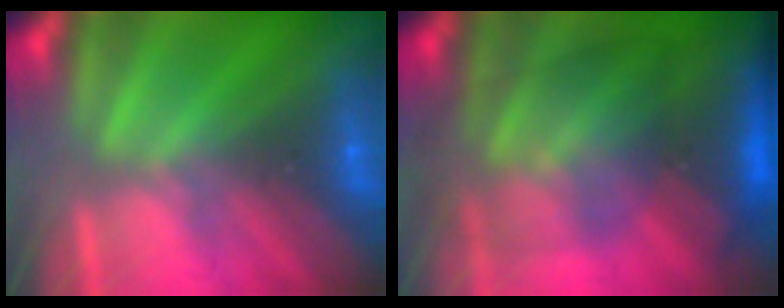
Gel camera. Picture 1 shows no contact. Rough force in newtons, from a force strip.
{"total": 7.4}